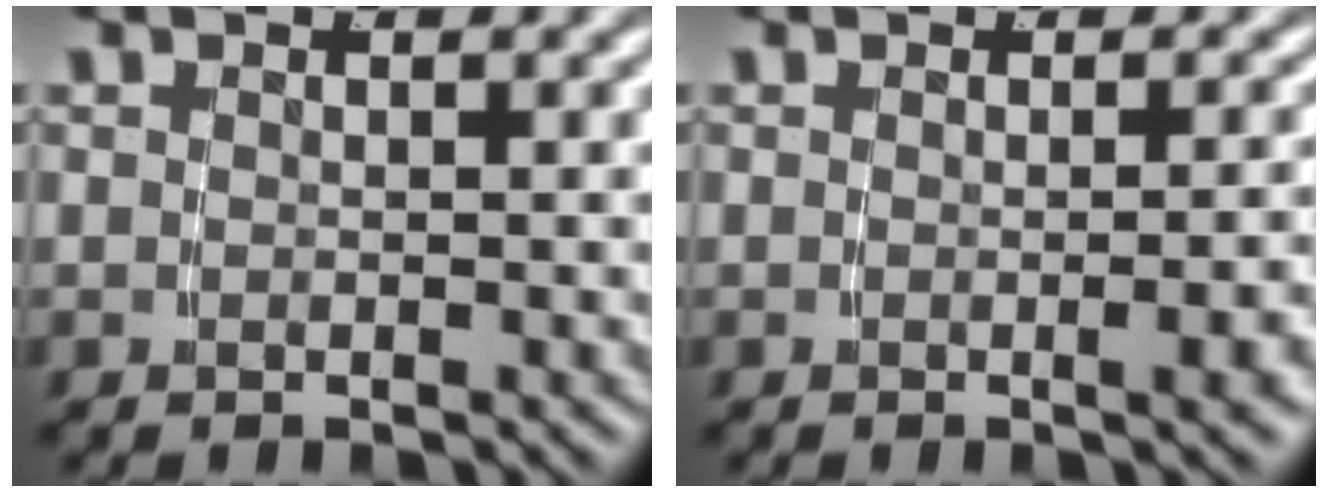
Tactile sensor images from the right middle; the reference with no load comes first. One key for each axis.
{"total": 1.7, "fx": -0.7, "fy": -0.3, "fz": 1.5, "tx": -0.015, "ty": 0.011, "tz": -0.015}